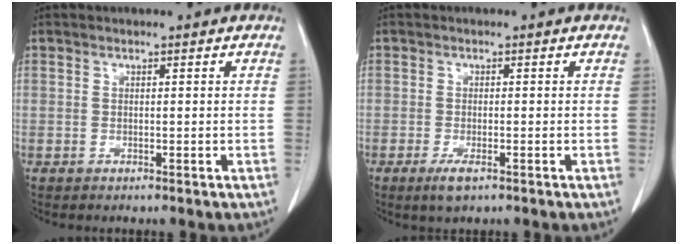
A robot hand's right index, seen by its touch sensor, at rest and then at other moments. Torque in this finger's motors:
{"motor_torque": [0.33, -0.31, 0.03, 0.04]}